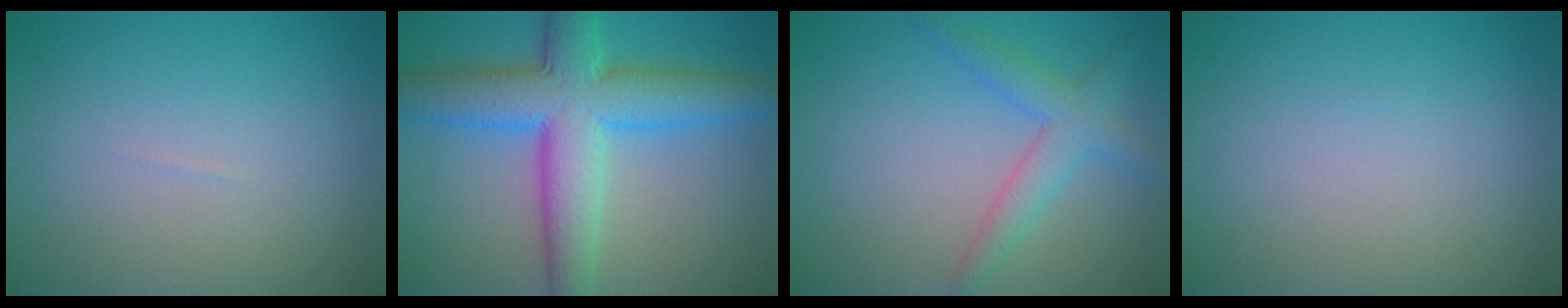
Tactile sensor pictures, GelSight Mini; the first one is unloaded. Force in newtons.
{"total": 9.2, "press": 9.2, "slide": 0.1}
{"total": 2.4, "press": 2.4, "slide": 0.2}
{"total": 0.0}